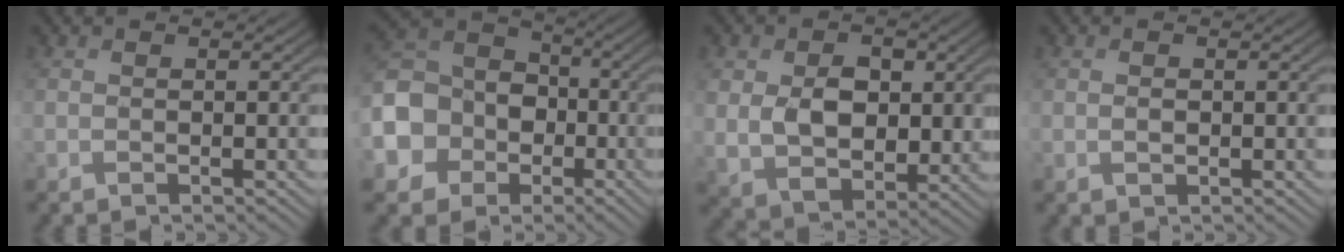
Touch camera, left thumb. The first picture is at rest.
{"total": 12.2, "force": [-3.8, 10.5, 4.9], "torque": [-0.163, -0.027, -0.099]}
{"total": 8.9, "force": [1.3, 6.3, 6.1], "torque": [-0.124, -0.011, 0.025]}
{"total": 1.1, "force": [0.0, 0.7, 0.8], "torque": [-0.017, -0.001, 0.000]}